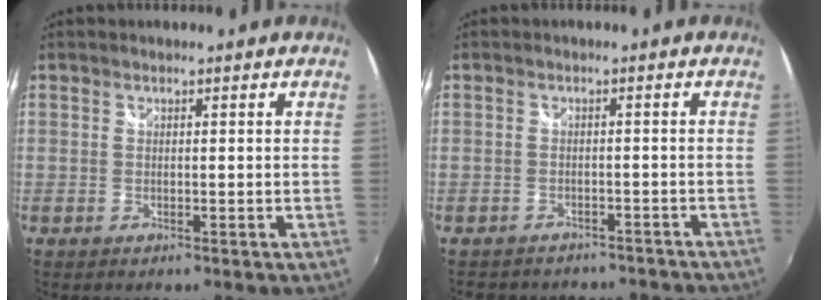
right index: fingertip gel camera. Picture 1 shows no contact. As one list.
[{"total": 10.1, "force": [-8.7, 4.2, 2.9], "torque": [-0.069, 0.002, -0.106]}]